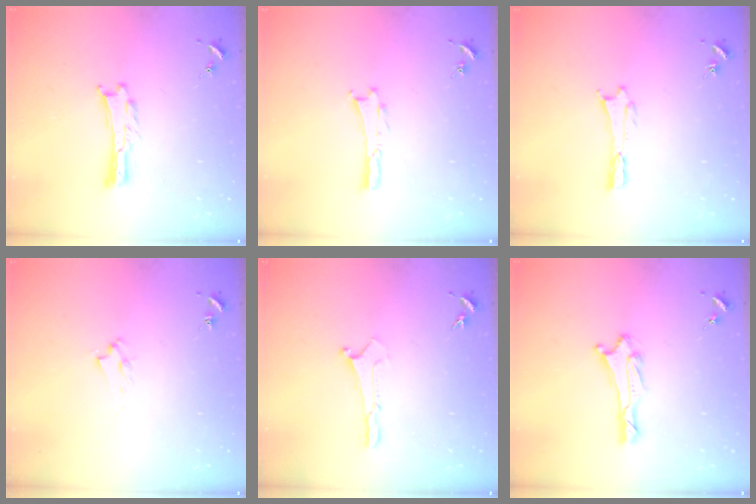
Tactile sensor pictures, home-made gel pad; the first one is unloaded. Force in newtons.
{"total": 0.0}
{"total": 0.7, "press": 0.7, "slide": 0.1}
{"total": 1.7, "press": 1.6, "slide": 0.3}
{"total": 0.0}
{"total": 2.0, "press": 1.8, "slide": 0.8}